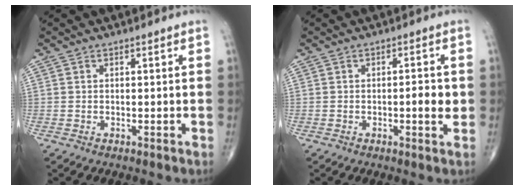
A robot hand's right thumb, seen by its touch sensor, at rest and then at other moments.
{"total": 3.6, "force": [-0.4, 1.0, 3.4], "torque": [-0.045, 0.001, -0.007]}